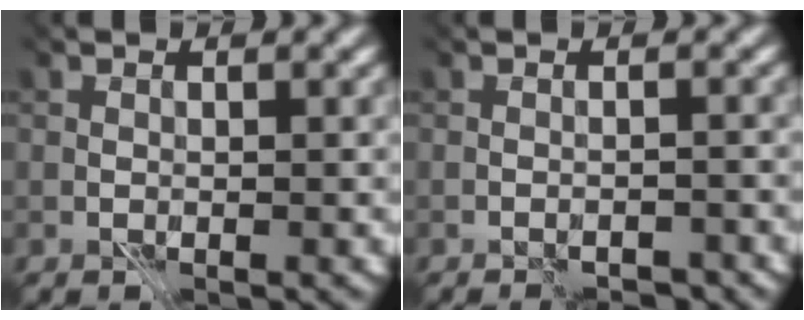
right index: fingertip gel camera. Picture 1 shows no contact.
{"total": 2.4, "force": [-2.4, 0.0, 0.2], "torque": [0.020, 0.007, -0.022]}